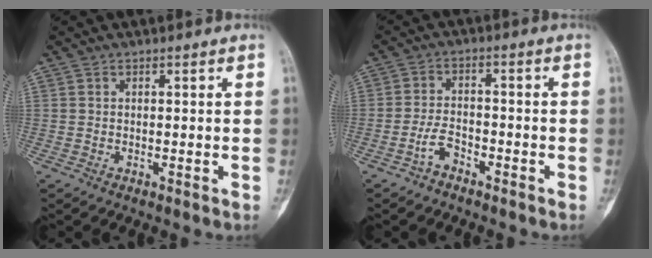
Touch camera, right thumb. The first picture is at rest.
{"total": 3.8, "force": [-2.7, 1.9, 2.0], "torque": [-0.034, 0.023, -0.052]}